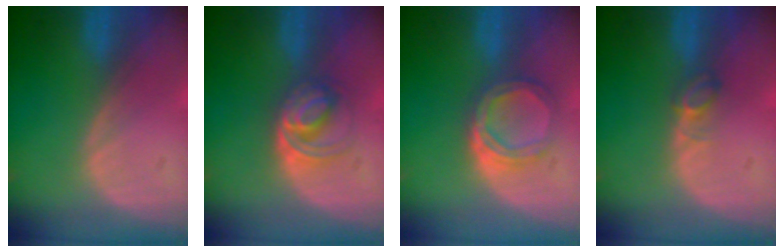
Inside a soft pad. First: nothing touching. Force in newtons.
{"total": 5.1, "press": 5.0, "slide": 1.3}
{"total": 5.4, "press": 5.0, "slide": 2.2}
{"total": 2.1, "press": 2.1, "slide": 0.4}